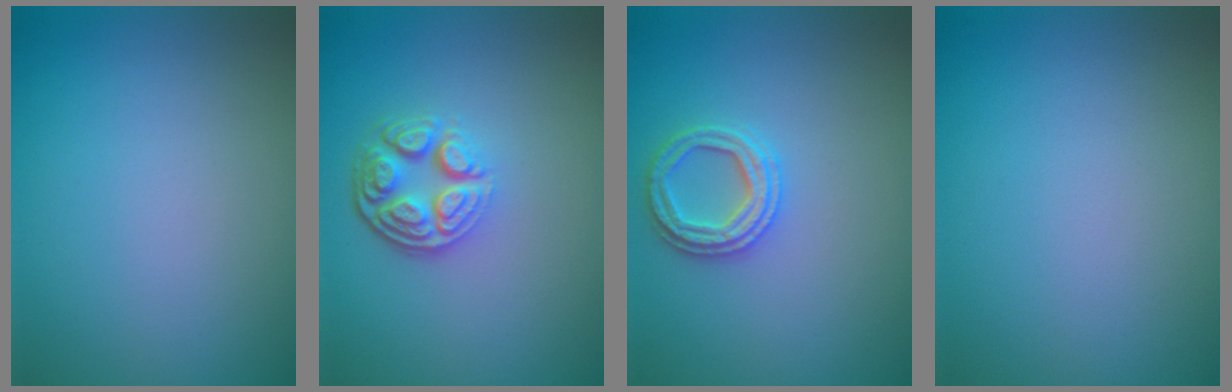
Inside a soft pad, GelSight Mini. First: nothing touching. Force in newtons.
{"total": 4.5, "press": 3.4, "slide": 2.9}
{"total": 2.7, "press": 2.7, "slide": 0.5}
{"total": 0.0}